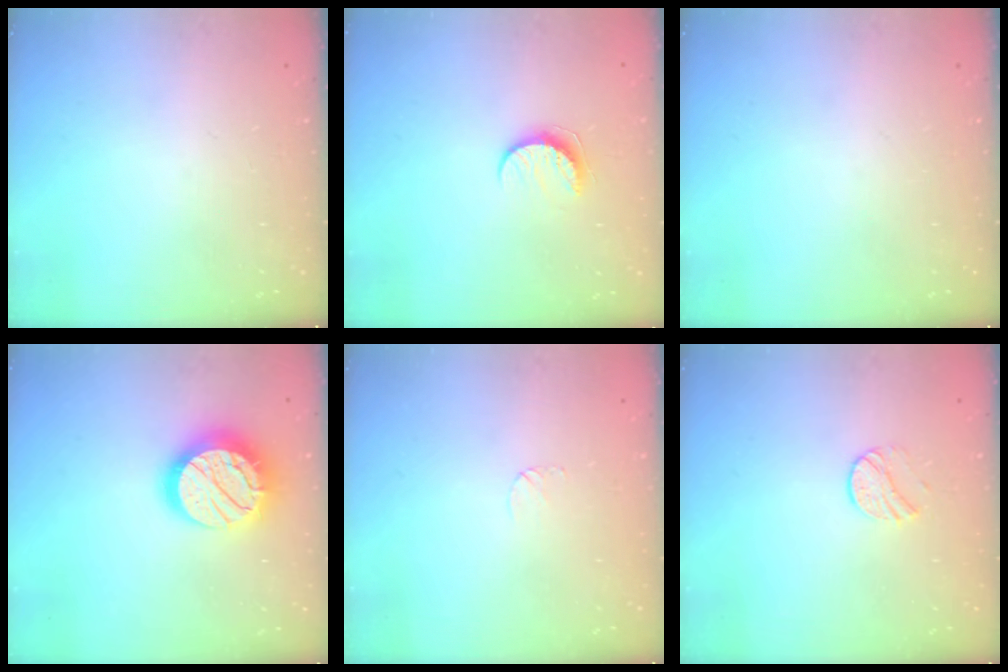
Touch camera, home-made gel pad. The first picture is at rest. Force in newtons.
{"total": 8.1, "press": 8.1, "slide": 0.6}
{"total": 0.0}
{"total": 18.2, "press": 18.1, "slide": 1.1}
{"total": 4.1, "press": 4.1, "slide": 0.3}
{"total": 8.1, "press": 8.1, "slide": 0.6}